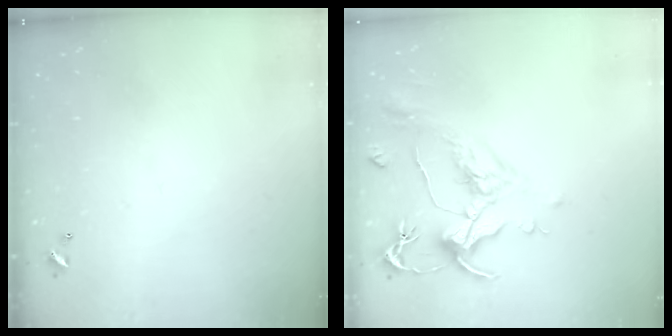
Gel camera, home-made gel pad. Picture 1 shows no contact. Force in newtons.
{"total": 1.6, "press": 0.6, "slide": 1.4}